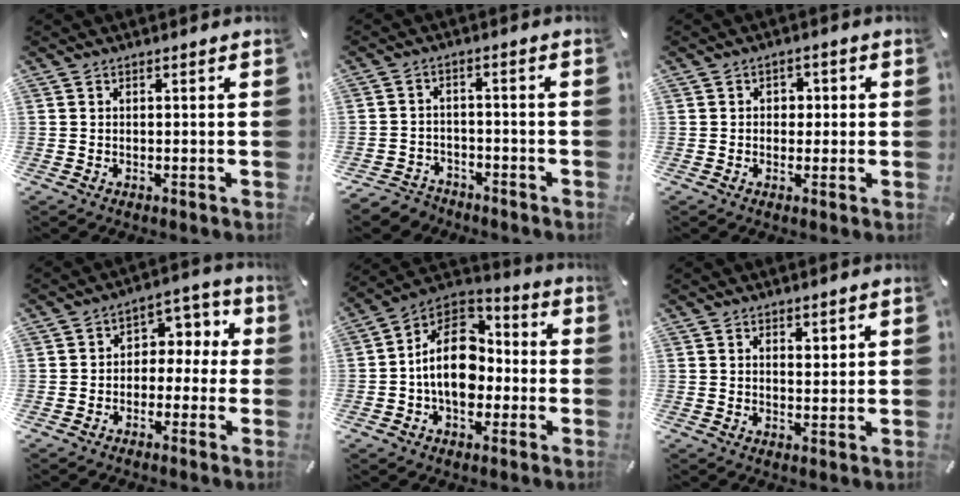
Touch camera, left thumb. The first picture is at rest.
{"total": 4.5, "force": [-3.5, 2.7, 0.8], "torque": [-0.024, 0.017, -0.072]}
{"total": 2.5, "force": [-0.6, 2.2, 1.1], "torque": [-0.015, 0.006, -0.018]}
{"total": 6.2, "force": [-1.0, 5.5, 2.6], "torque": [-0.030, 0.015, -0.025]}
{"total": 15.5, "force": [-1.5, 11.5, 10.3], "torque": [-0.197, 0.013, -0.031]}
{"total": 2.1, "force": [1.6, 1.2, 0.6], "torque": [0.005, -0.007, 0.026]}